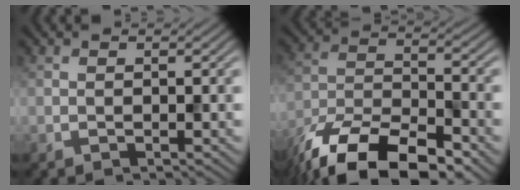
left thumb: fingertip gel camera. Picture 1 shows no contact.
{"total": 14.1, "force": [-10.0, 5.3, 8.4], "torque": [-0.166, -0.016, -0.186]}